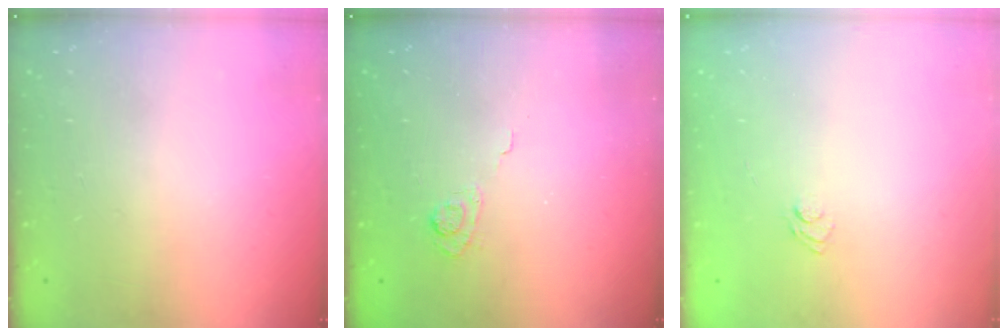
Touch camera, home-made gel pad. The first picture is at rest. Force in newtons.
{"total": 3.8, "press": 3.5, "slide": 1.6}
{"total": 3.7, "press": 3.5, "slide": 1.3}